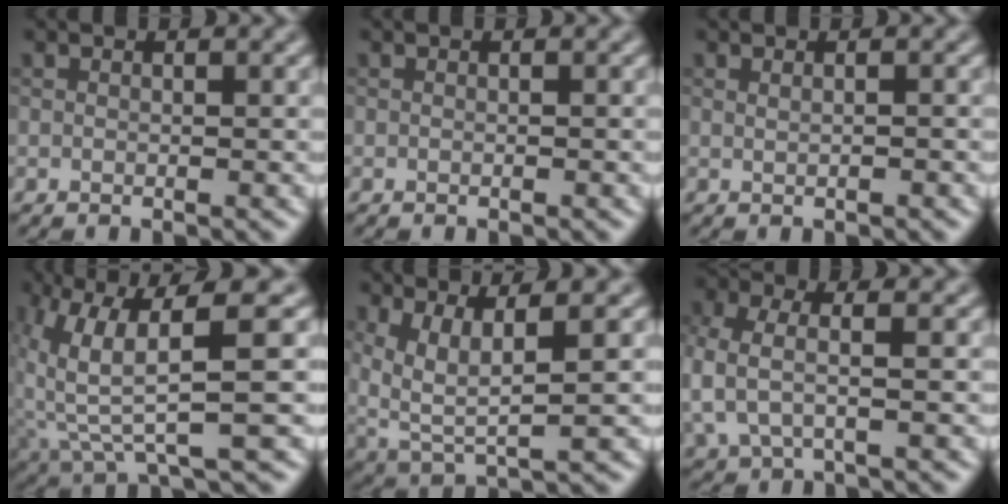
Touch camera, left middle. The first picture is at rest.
{"total": 0.0}
{"total": 0.6, "force": [0.1, 0.2, 0.5], "torque": [-0.009, -0.001, 0.000]}
{"total": 7.2, "force": [1.6, 1.3, 6.9], "torque": [-0.131, -0.004, 0.035]}
{"total": 5.2, "force": [1.7, 1.8, 4.6], "torque": [-0.106, -0.014, 0.038]}
{"total": 3.9, "force": [-0.1, 2.0, 3.4], "torque": [-0.088, -0.001, -0.007]}